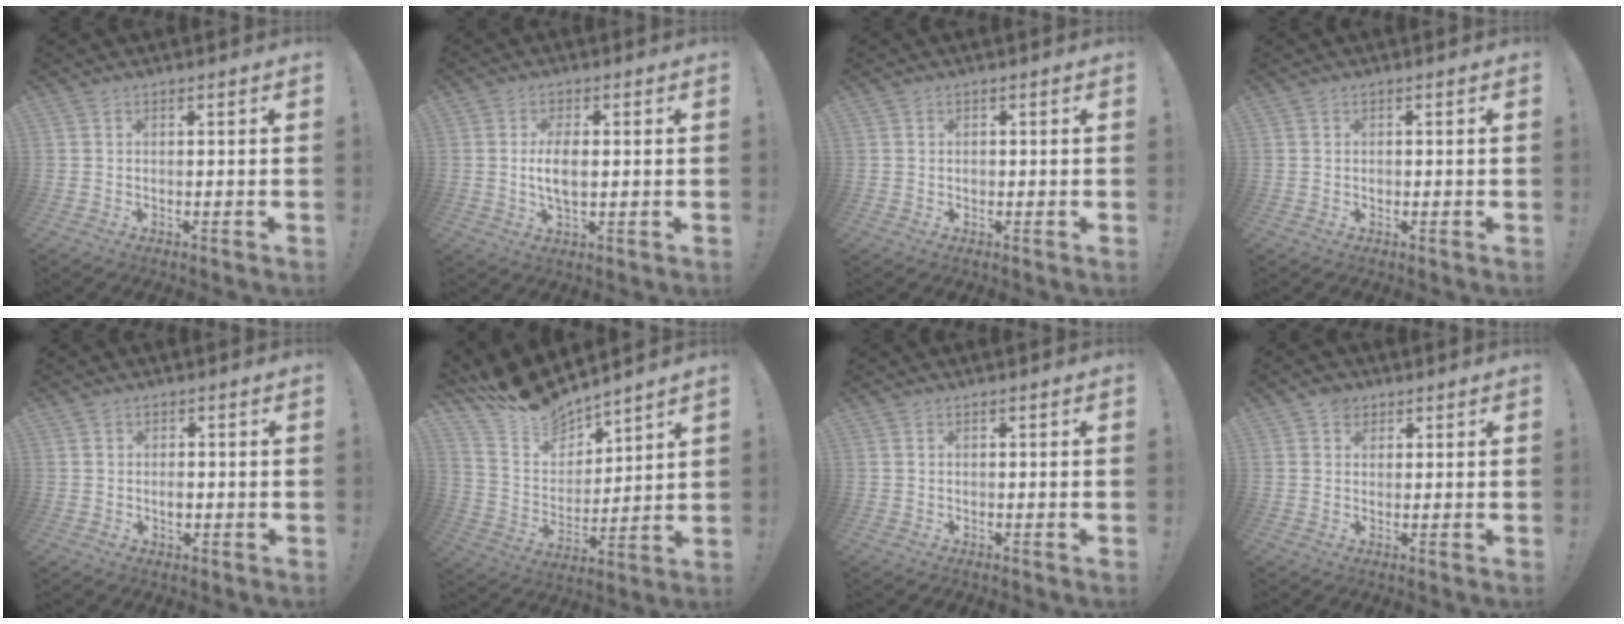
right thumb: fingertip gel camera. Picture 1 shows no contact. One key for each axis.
{"total": 6.2, "fx": -0.2, "fy": 2.8, "fz": 5.5, "tx": -0.107, "ty": -0.004, "tz": -0.010}
{"total": 0.7, "fx": -0.4, "fy": 0.6, "fz": 0.2, "tx": 0.001, "ty": 0.001, "tz": -0.009}
{"total": 0.7, "fx": -0.4, "fy": 0.6, "fz": 0.1, "tx": -0.005, "ty": 0.004, "tz": -0.007}
{"total": 4.3, "fx": 0.1, "fy": 4.0, "fz": 1.4, "tx": -0.011, "ty": -0.002, "tz": 0.003}
{"total": 12.7, "fx": 12.2, "fy": 3.3, "fz": 1.4, "tx": -0.062, "ty": -0.108, "tz": 0.224}
{"total": 0.0}
{"total": 3.3, "fx": 1.7, "fy": 2.7, "fz": 0.9, "tx": -0.009, "ty": -0.003, "tz": 0.030}